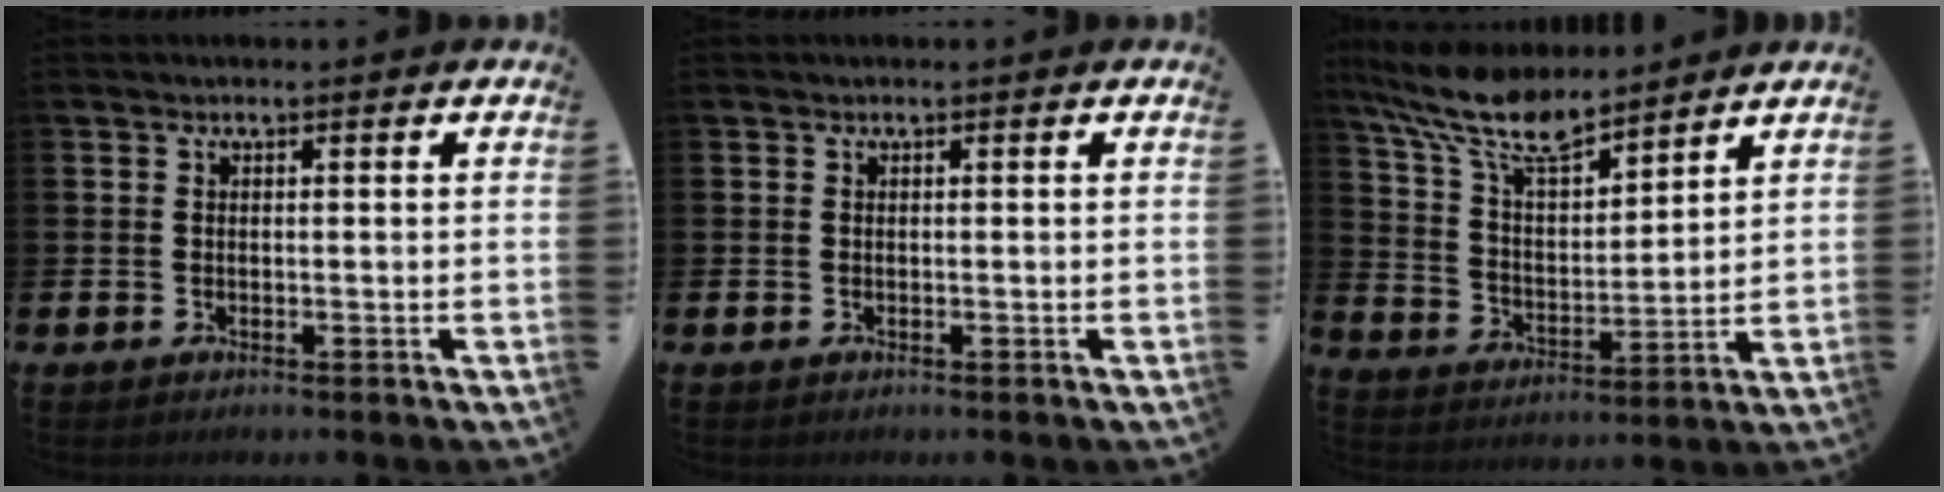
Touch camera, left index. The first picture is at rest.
{"total": 0.0}
{"total": 10.4, "force": [8.9, 2.9, 4.5], "torque": [-0.123, -0.043, 0.159]}